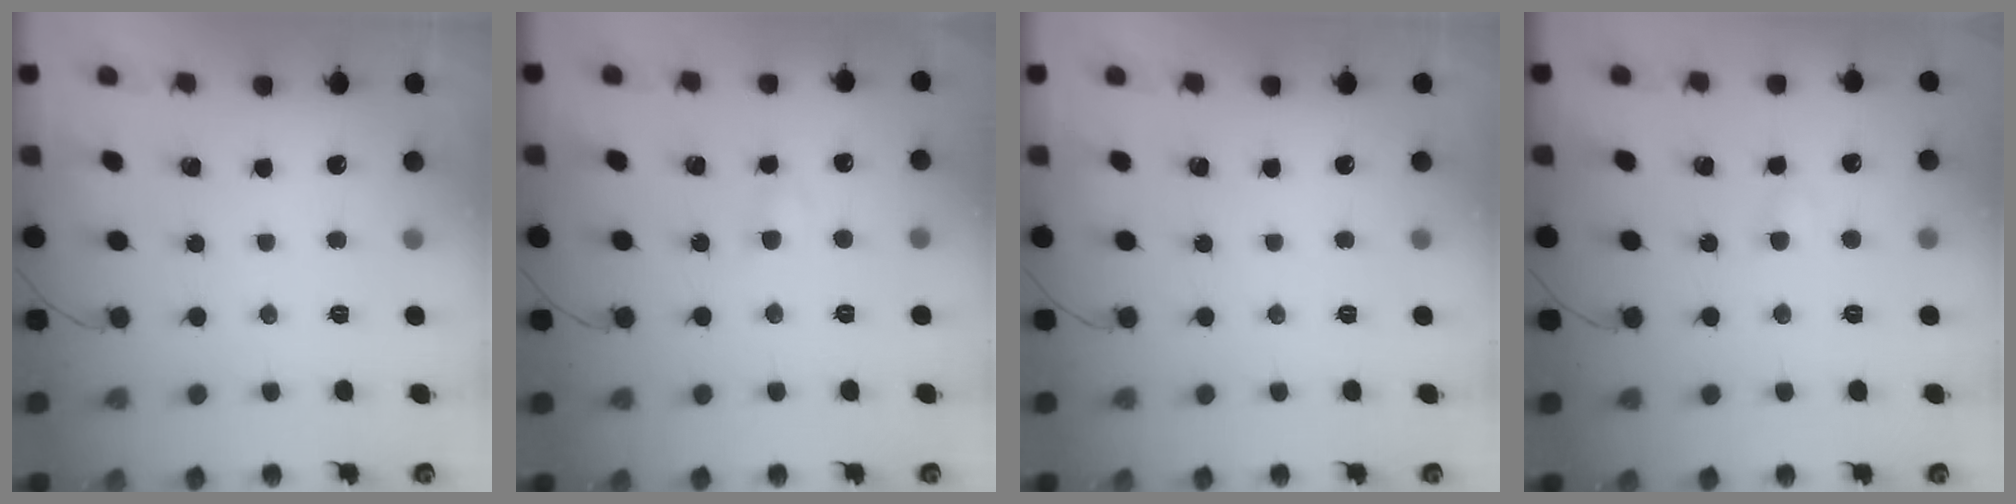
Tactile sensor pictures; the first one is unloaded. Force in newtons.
{"total": 2.6, "press": 2.4, "slide": 1.1}
{"total": 0.0}
{"total": 3.0, "press": 2.9, "slide": 0.8}